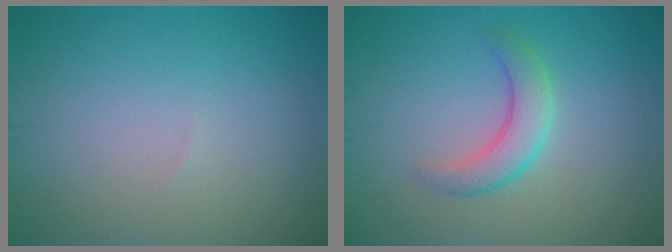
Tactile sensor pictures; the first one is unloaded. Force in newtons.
{"total": 2.9, "press": 2.9, "slide": 0.2}